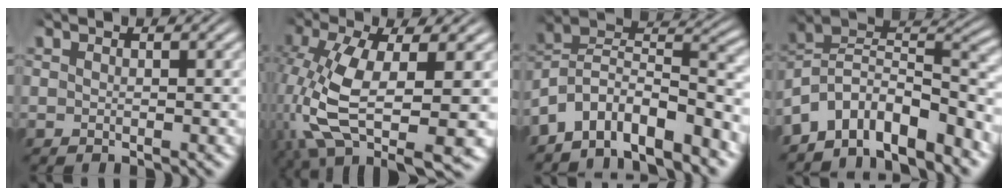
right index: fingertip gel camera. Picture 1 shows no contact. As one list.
[{"total": 9.6, "force": [-3.1, 4.8, 7.8], "torque": [-0.198, -0.052, -0.021]}, {"total": 11.5, "force": [-3.7, 8.8, 6.5], "torque": [-0.154, -0.033, -0.063]}, {"total": 12.9, "force": [-3.7, 9.8, 7.6], "torque": [-0.164, -0.031, -0.066]}]